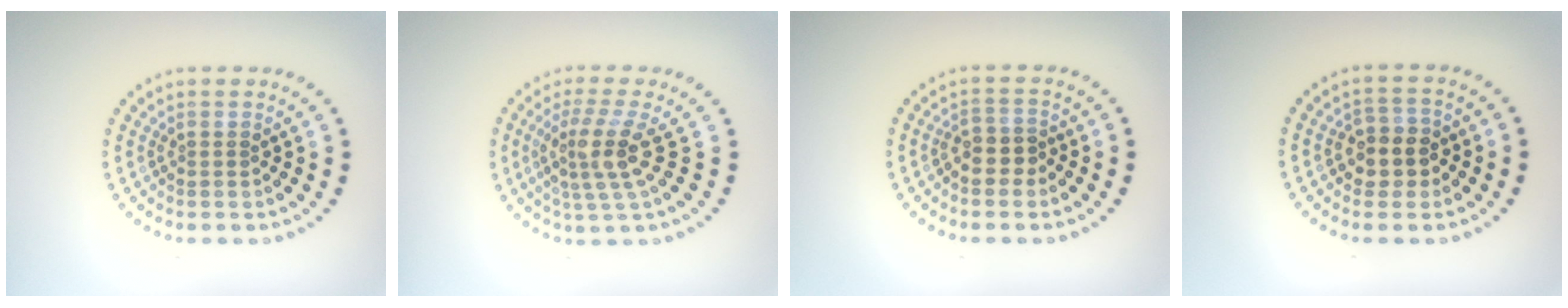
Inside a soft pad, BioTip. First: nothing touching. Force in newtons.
{"total": 4.1, "press": 2.9, "slide": 2.9}
{"total": 2.4, "press": 2.1, "slide": 1.1}
{"total": 3.1, "press": 2.9, "slide": 1.1}